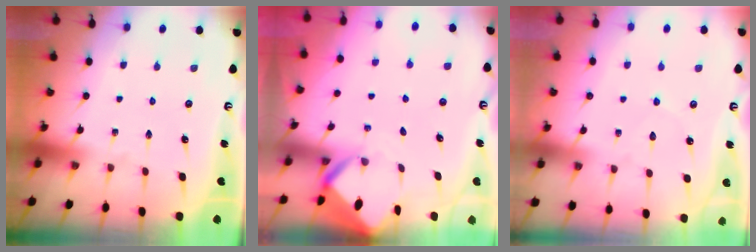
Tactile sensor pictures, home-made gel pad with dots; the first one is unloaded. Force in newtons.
{"total": 3.3, "press": 3.3, "slide": 0.1}
{"total": 2.3, "press": 2.3, "slide": 0.3}